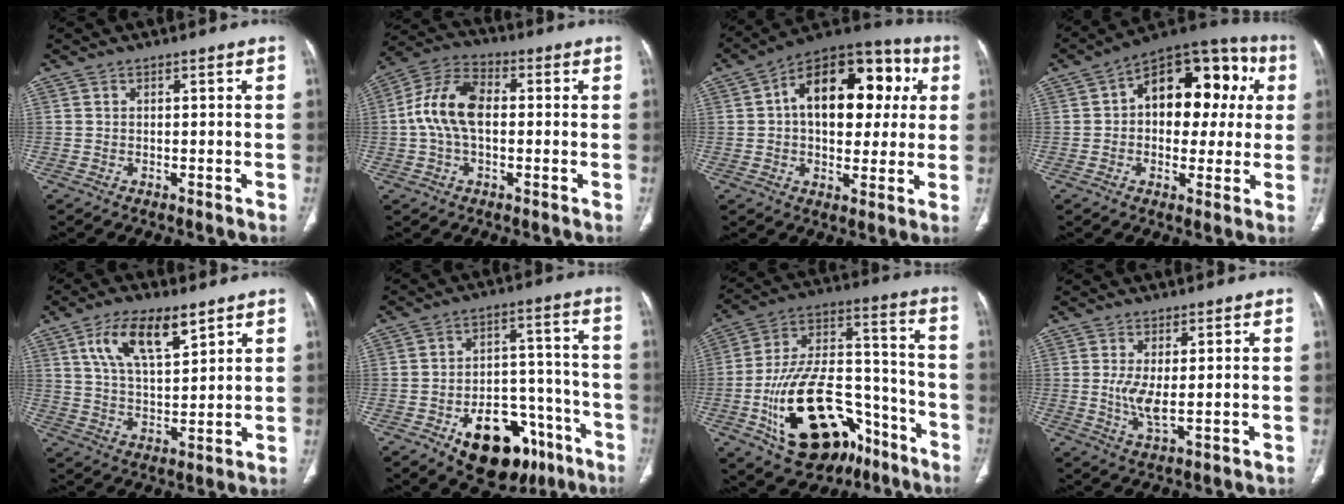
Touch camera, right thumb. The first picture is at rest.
{"total": 11.2, "force": [0.1, 6.6, 9.0], "torque": [-0.181, 0.031, -0.005]}
{"total": 21.3, "force": [4.0, 12.7, 16.6], "torque": [-0.197, 0.031, 0.050]}
{"total": 18.7, "force": [3.3, 11.5, 14.4], "torque": [-0.140, 0.038, 0.037]}
{"total": 12.3, "force": [6.6, 5.1, 9.0], "torque": [-0.148, -0.023, 0.128]}
{"total": 19.1, "force": [-10.1, 11.2, 11.6], "torque": [-0.116, 0.075, -0.137]}
{"total": 27.1, "force": [-12.3, 15.1, 18.8], "torque": [-0.336, 0.075, -0.187]}
{"total": 4.8, "force": [0.4, 1.3, 4.6], "torque": [-0.104, -0.018, 0.012]}